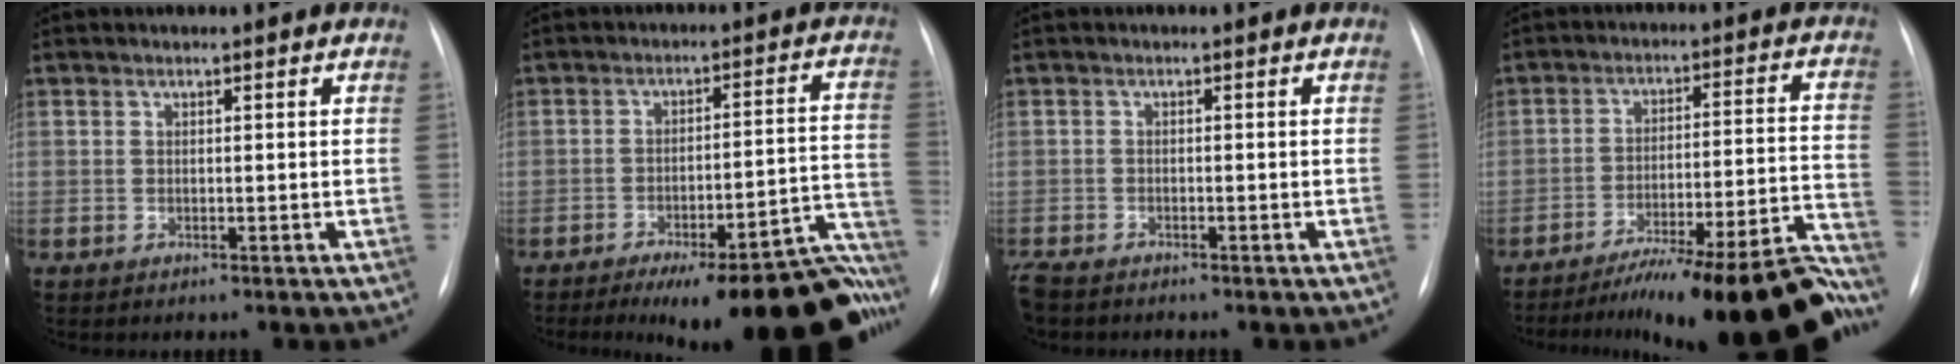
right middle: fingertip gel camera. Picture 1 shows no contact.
{"total": 22.9, "force": [-17.5, 4.0, 14.2], "torque": [-0.079, 0.018, -0.231]}
{"total": 3.7, "force": [-3.1, 1.4, 1.5], "torque": [-0.030, -0.008, -0.053]}
{"total": 25.0, "force": [-21.5, 1.6, 12.5], "torque": [-0.082, 0.008, -0.301]}